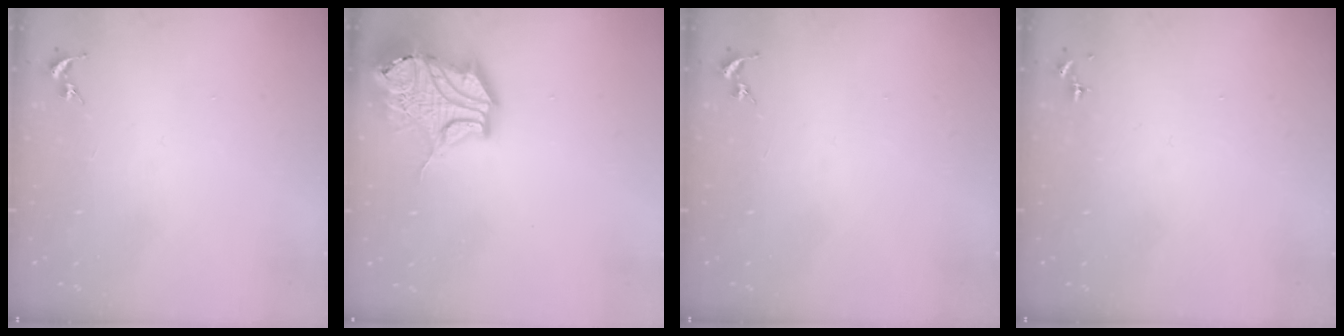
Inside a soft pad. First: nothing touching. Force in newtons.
{"total": 19.2, "press": 19.0, "slide": 3.0}
{"total": 0.0}
{"total": 0.0}